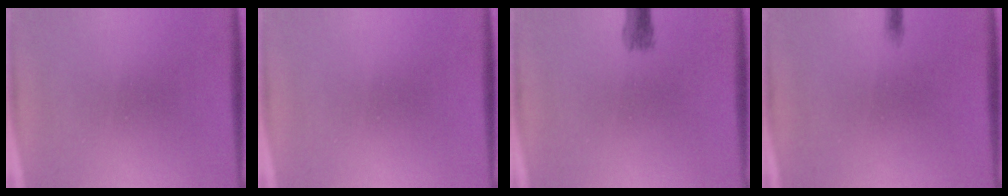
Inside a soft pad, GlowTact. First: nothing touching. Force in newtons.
{"total": 0.0}
{"total": 1.8}
{"total": 0.6}